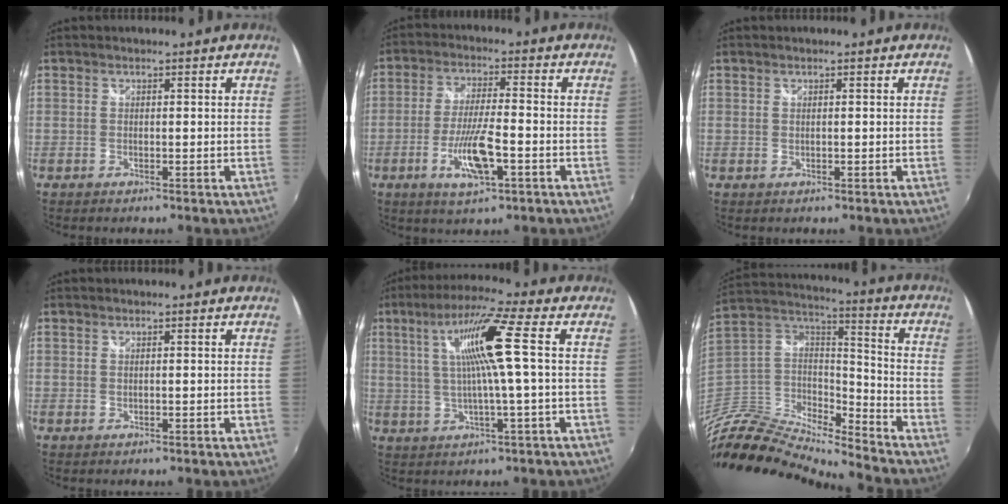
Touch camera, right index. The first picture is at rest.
{"total": 9.5, "force": [-3.7, 2.1, 8.5], "torque": [-0.170, -0.010, -0.067]}
{"total": 0.0}
{"total": 0.0}
{"total": 11.5, "force": [2.2, -0.5, 11.3], "torque": [-0.208, 0.009, 0.042]}
{"total": 18.3, "force": [-15.7, 3.7, 8.6], "torque": [-0.181, -0.011, -0.307]}